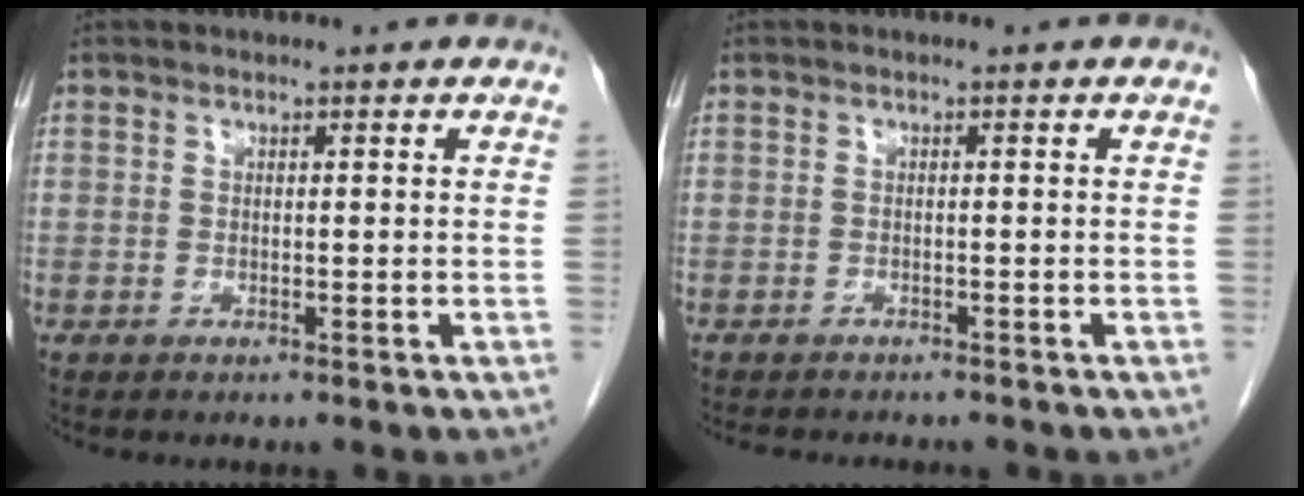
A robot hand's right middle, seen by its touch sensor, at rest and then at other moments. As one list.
[{"total": 5.6, "force": [-5.1, 1.5, 2.0], "torque": [-0.024, -0.003, -0.067]}]